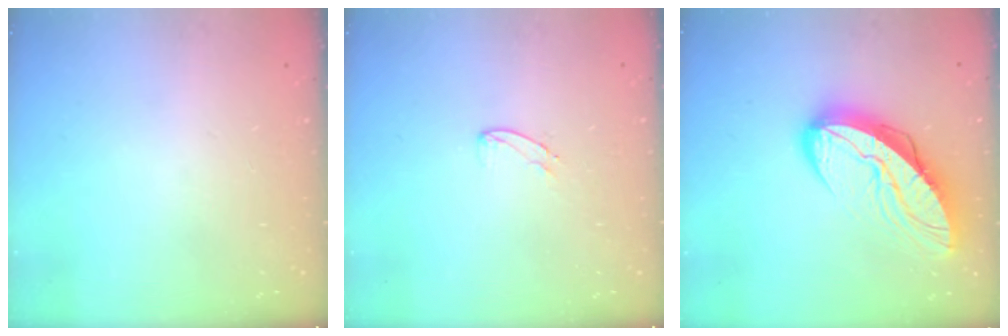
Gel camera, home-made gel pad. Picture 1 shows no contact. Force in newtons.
{"total": 3.9, "press": 3.8, "slide": 0.3}
{"total": 13.4, "press": 13.3, "slide": 1.2}